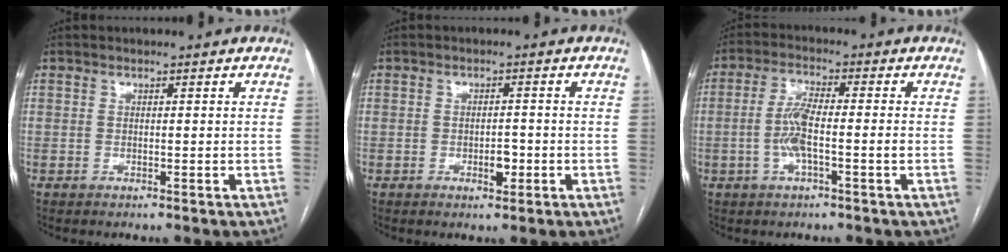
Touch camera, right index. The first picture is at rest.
{"total": 2.4, "force": [-0.9, 1.1, 1.9], "torque": [-0.030, 0.003, -0.011]}
{"total": 5.8, "force": [-1.3, 0.9, 5.6], "torque": [-0.122, 0.009, -0.028]}